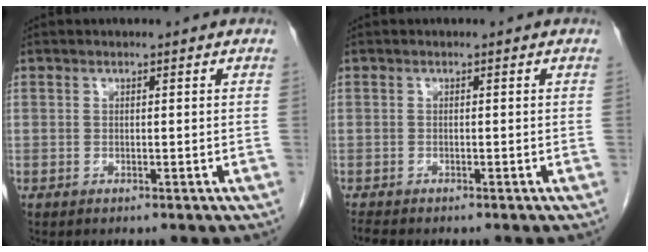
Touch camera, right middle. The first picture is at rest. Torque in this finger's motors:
{"motor_torque": [0.18, -0.05, -0.03, 0.01]}